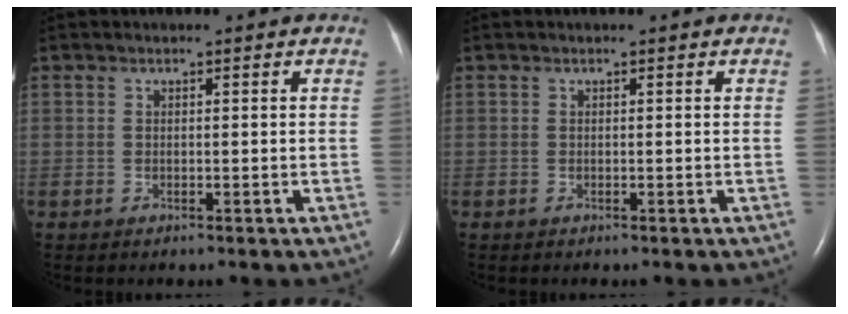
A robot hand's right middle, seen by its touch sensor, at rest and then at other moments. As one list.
[{"total": 0.0}]